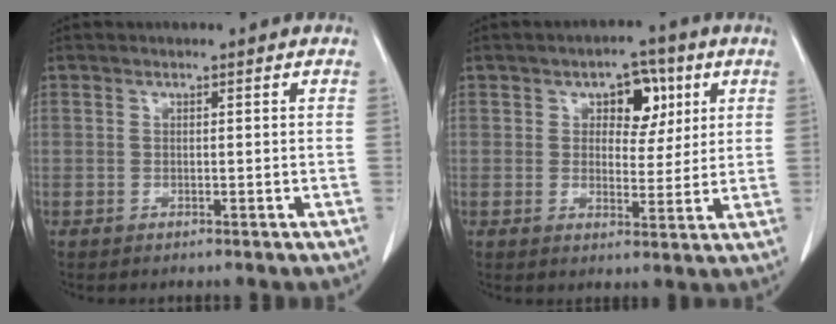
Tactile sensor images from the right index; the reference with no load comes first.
{"total": 6.5, "force": [2.7, 3.8, 4.6], "torque": [-0.055, 0.014, 0.038]}